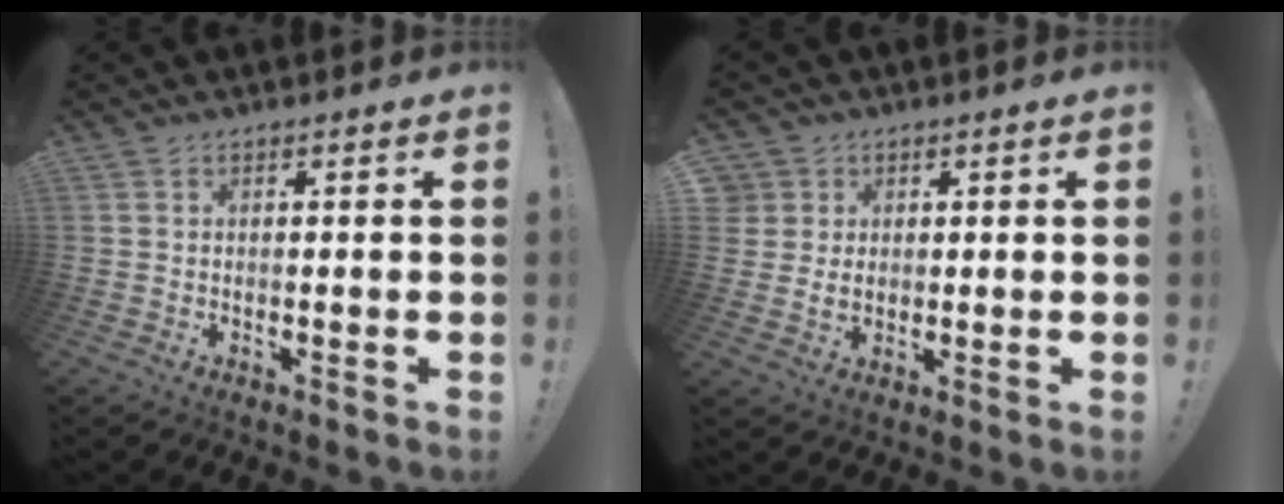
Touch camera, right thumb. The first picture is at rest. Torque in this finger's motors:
{"motor_torque": [0.89, 0.89, 0.16, 0.14, 0.08]}